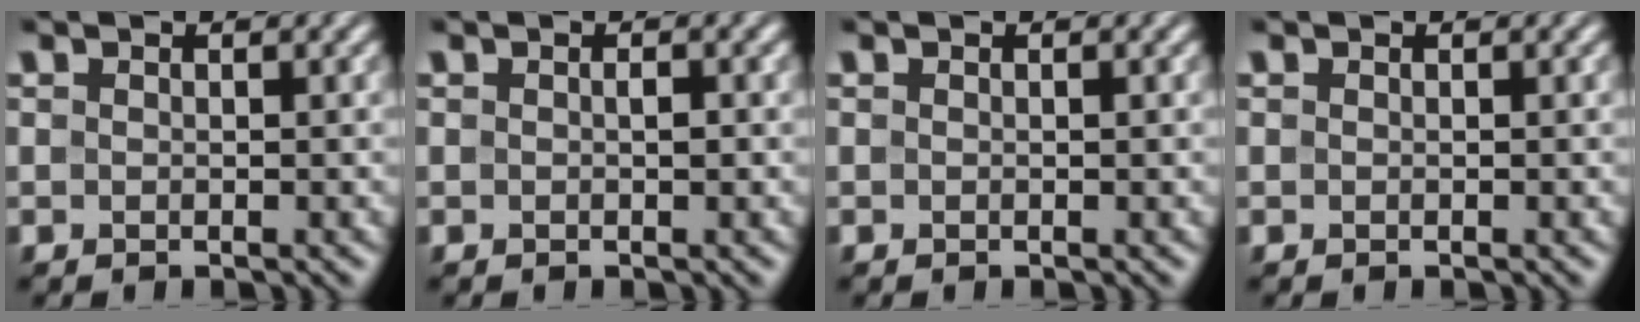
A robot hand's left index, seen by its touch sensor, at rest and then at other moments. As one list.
[{"total": 0.8, "force": [0.0, 0.3, 0.7], "torque": [-0.012, 0.002, 0.001]}, {"total": 0.0}, {"total": 0.0}]